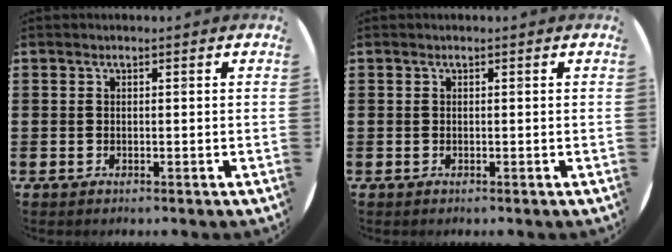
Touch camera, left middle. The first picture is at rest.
{"total": 0.0}